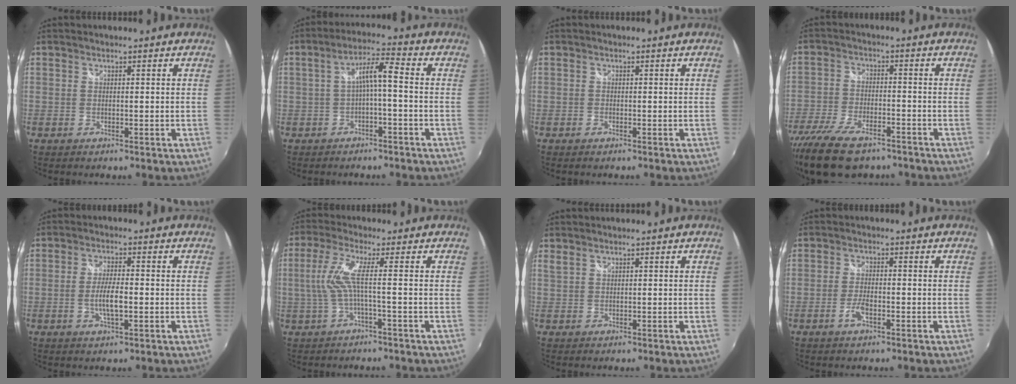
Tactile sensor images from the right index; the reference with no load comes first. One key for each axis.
{"total": 5.3, "fx": -1.4, "fy": 0.7, "fz": 5.0, "tx": -0.102, "ty": 0.011, "tz": -0.021}
{"total": 0.6, "fx": -0.4, "fy": 0.3, "fz": 0.2, "tx": -0.005, "ty": -0.002, "tz": -0.009}
{"total": 15.8, "fx": -11.7, "fy": 6.3, "fz": 8.6, "tx": -0.195, "ty": -0.042, "tz": -0.203}
{"total": 4.9, "fx": -1.2, "fy": 1.2, "fz": 4.6, "tx": -0.089, "ty": -0.004, "tz": -0.019}
{"total": 5.6, "fx": -0.9, "fy": -1.0, "fz": 5.5, "tx": -0.121, "ty": -0.003, "tz": -0.005}
{"total": 0.8, "fx": 0.6, "fy": 0.2, "fz": 0.5, "tx": -0.010, "ty": 0.001, "tz": 0.010}
{"total": 3.3, "fx": -1.5, "fy": 1.1, "fz": 2.7, "tx": -0.061, "ty": -0.002, "tz": -0.031}